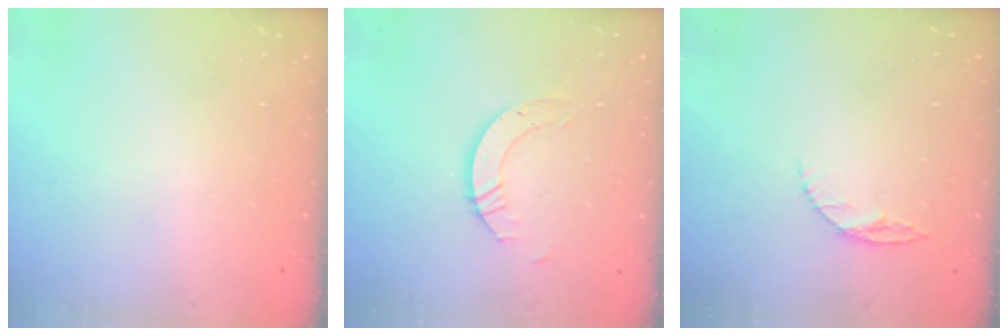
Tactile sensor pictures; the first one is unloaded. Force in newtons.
{"total": 5.0, "press": 5.0, "slide": 0.3}
{"total": 5.0, "press": 5.0, "slide": 0.5}